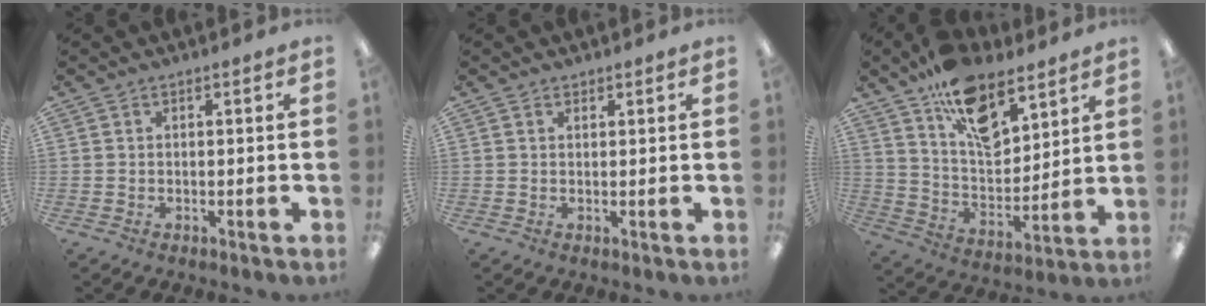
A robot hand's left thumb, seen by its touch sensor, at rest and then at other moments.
{"total": 1.1, "force": [1.0, 0.5, 0.2], "torque": [-0.004, 0.001, 0.018]}
{"total": 16.8, "force": [11.0, 8.6, 9.4], "torque": [-0.153, -0.058, 0.197]}